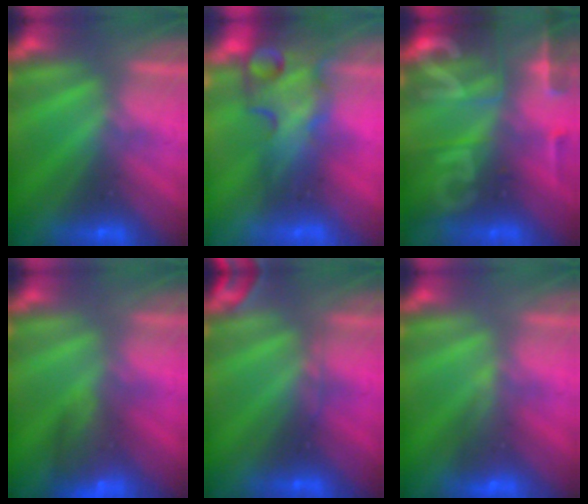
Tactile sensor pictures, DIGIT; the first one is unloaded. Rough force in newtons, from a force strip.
{"total": 7.5}
{"total": 9.1}
{"total": 6.2}
{"total": 2.8}
{"total": 4.6}